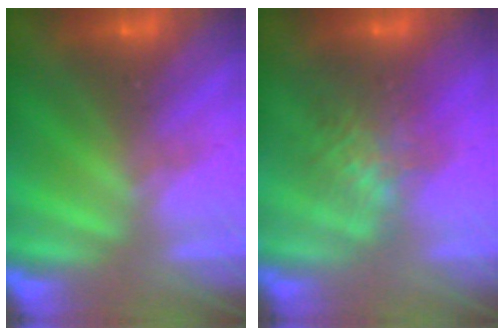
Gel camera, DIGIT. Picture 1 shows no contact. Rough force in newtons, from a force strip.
{"total": 4.7}